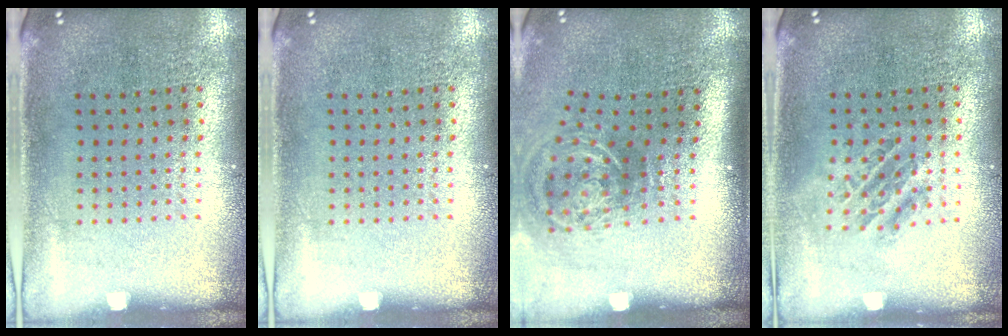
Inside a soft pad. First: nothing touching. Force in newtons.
{"total": 0.0}
{"total": 2.1, "press": 1.3, "slide": 1.7}
{"total": 1.2, "press": 1.1, "slide": 0.6}